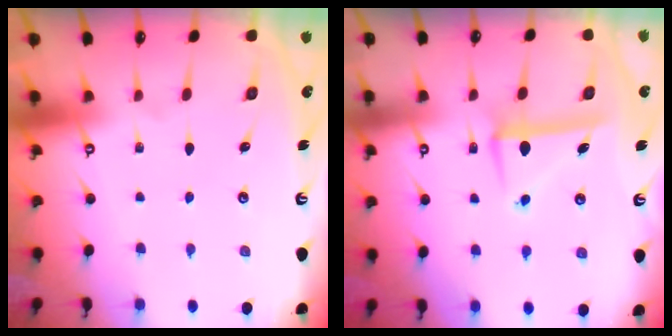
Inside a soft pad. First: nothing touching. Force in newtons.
{"total": 8.0, "press": 7.9, "slide": 1.4}